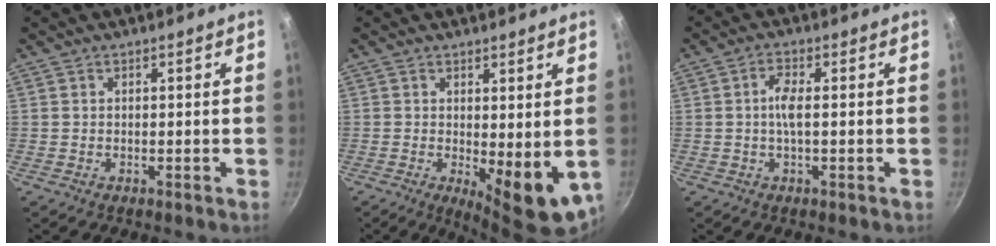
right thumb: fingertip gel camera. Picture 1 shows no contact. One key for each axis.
{"total": 9.6, "fx": -0.5, "fy": 3.5, "fz": 8.9, "tx": -0.102, "ty": -0.010, "tz": 0.005}
{"total": 3.5, "fx": -0.1, "fy": 0.9, "fz": 3.3, "tx": -0.077, "ty": 0.007, "tz": -0.005}